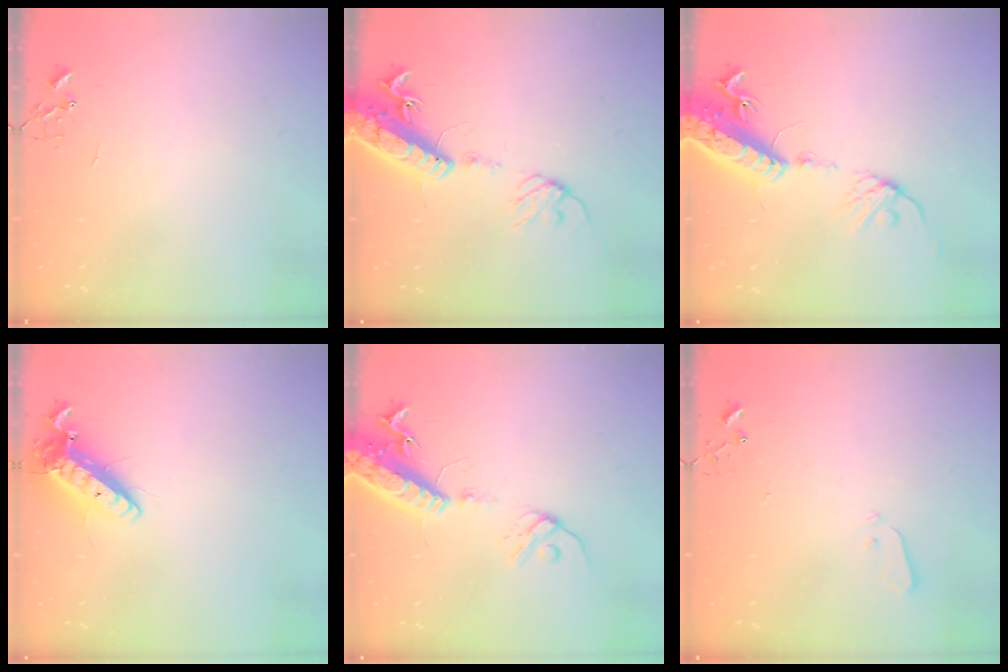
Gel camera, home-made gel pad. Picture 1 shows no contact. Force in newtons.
{"total": 17.2, "press": 16.7, "slide": 3.9}
{"total": 17.9, "press": 17.4, "slide": 4.2}
{"total": 14.3, "press": 14.0, "slide": 2.8}
{"total": 16.6, "press": 16.1, "slide": 4.0}
{"total": 3.0, "press": 3.0, "slide": 0.3}